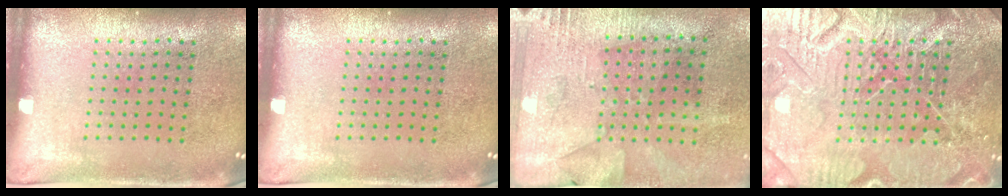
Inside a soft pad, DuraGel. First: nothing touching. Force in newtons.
{"total": 0.0}
{"total": 2.7, "press": 2.2, "slide": 1.5}
{"total": 5.4, "press": 5.3, "slide": 0.7}